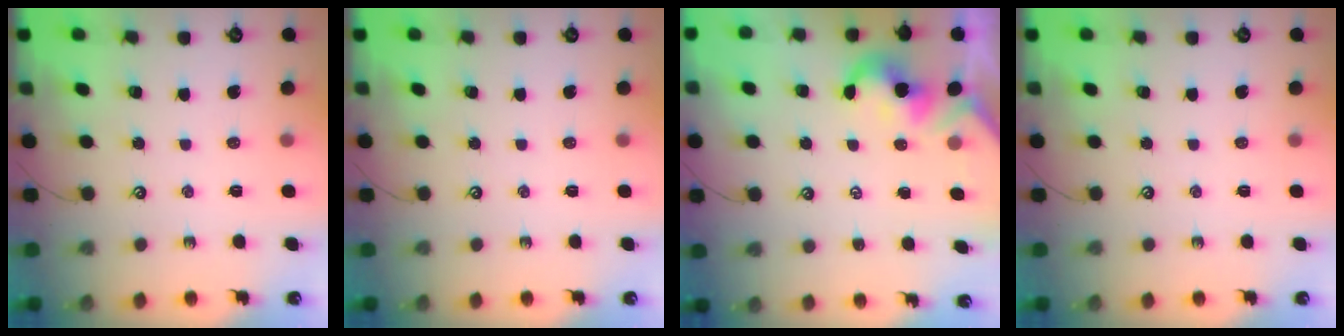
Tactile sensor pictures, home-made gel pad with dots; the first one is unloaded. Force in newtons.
{"total": 0.0}
{"total": 2.0, "press": 1.9, "slide": 0.5}
{"total": 0.0}